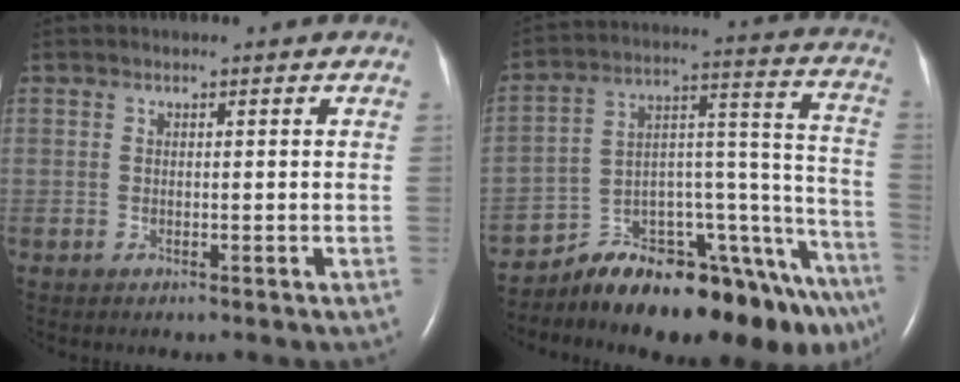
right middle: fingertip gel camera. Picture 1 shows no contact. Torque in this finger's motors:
{"motor_torque": [1.07, -1.07, 0.27, 0.12]}